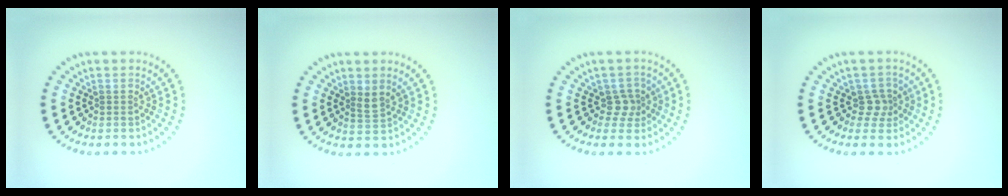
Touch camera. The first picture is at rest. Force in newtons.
{"total": 1.4, "press": 1.0, "slide": 0.9}
{"total": 2.0, "press": 1.5, "slide": 1.3}
{"total": 2.0, "press": 1.5, "slide": 1.3}